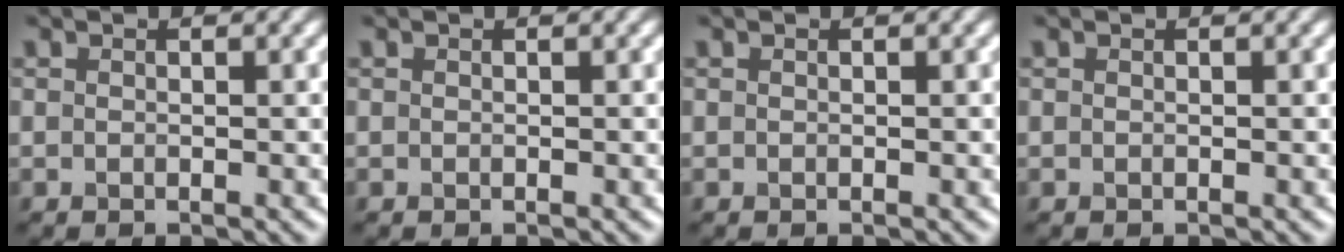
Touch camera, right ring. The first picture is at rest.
{"total": 0.0}
{"total": 0.0}
{"total": 0.0}